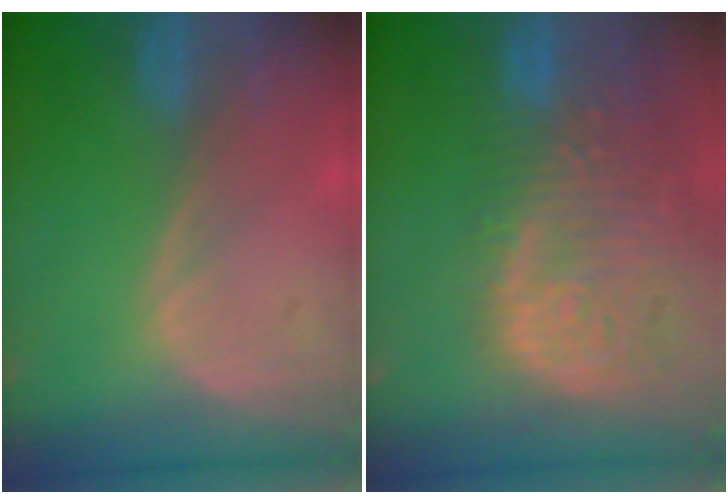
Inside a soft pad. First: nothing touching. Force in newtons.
{"total": 14.4, "press": 11.8, "slide": 8.2}